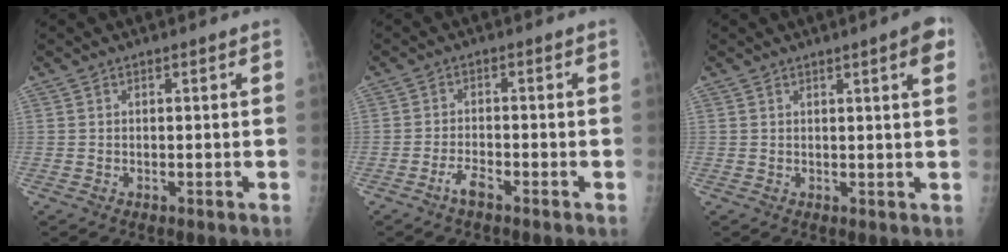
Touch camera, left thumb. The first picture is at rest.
{"total": 2.8, "force": [-2.1, 0.8, 1.7], "torque": [-0.039, 0.012, -0.040]}
{"total": 4.2, "force": [2.0, 0.3, 3.7], "torque": [-0.044, -0.005, 0.024]}